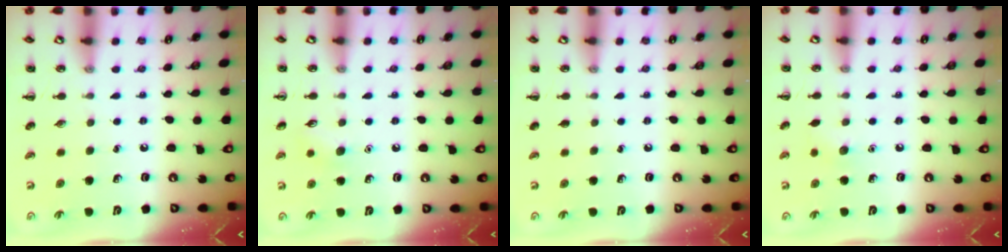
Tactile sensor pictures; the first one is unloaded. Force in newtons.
{"total": 6.7, "press": 6.5, "slide": 1.8}
{"total": 0.0}
{"total": 5.5, "press": 5.4, "slide": 1.2}